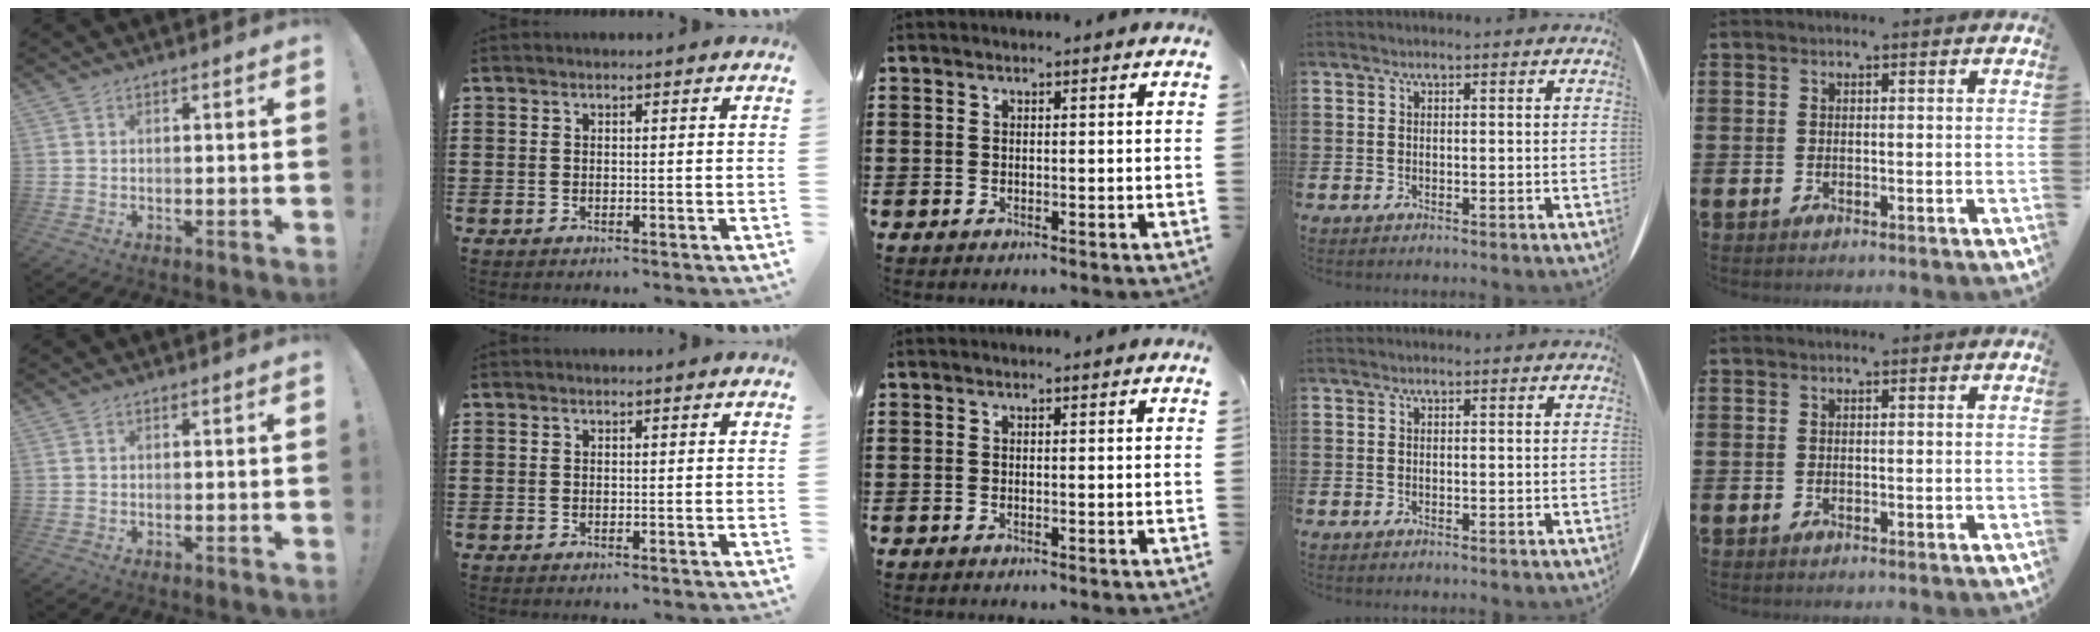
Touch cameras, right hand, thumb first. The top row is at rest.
{}